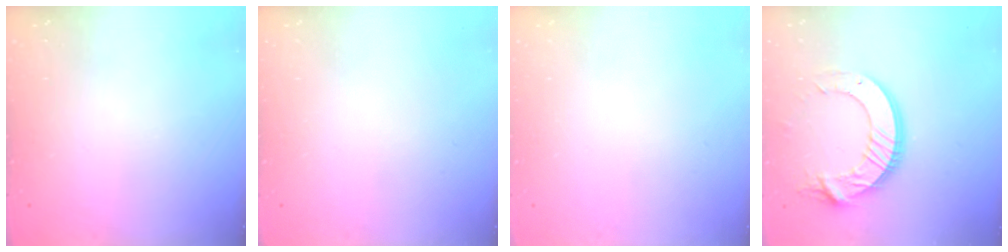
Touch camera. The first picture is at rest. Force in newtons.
{"total": 0.0}
{"total": 0.0}
{"total": 14.7, "press": 14.7, "slide": 1.6}